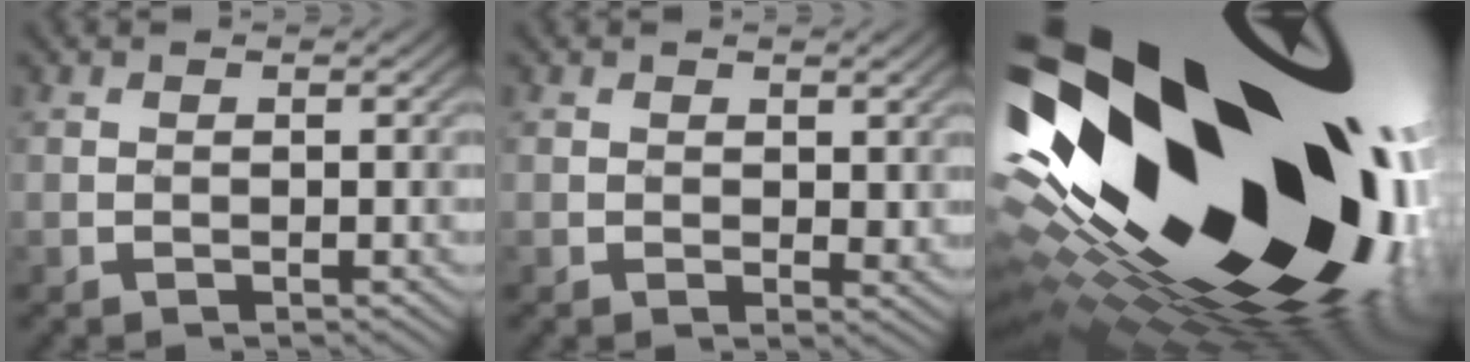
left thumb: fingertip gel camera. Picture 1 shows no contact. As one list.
[{"total": 2.2, "force": [1.2, 1.5, 1.2], "torque": [-0.029, -0.004, 0.021]}, {"total": 21.8, "force": [0.0, 11.5, 18.5], "torque": [-0.302, -0.004, -0.011]}]